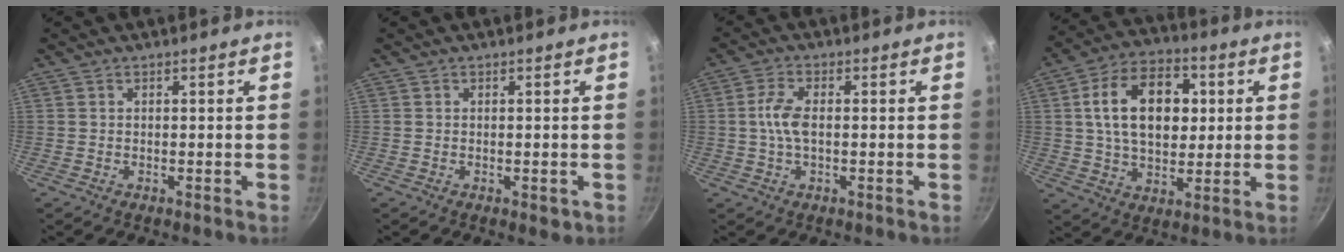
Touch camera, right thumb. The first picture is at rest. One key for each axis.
{"total": 1.5, "fx": -0.4, "fy": 0.8, "fz": 1.2, "tx": -0.016, "ty": -0.004, "tz": -0.005}
{"total": 5.2, "fx": 0.0, "fy": 2.6, "fz": 4.5, "tx": -0.098, "ty": 0.011, "tz": -0.006}
{"total": 17.1, "fx": 3.2, "fy": 11.3, "fz": 12.5, "tx": -0.174, "ty": 0.011, "tz": 0.044}